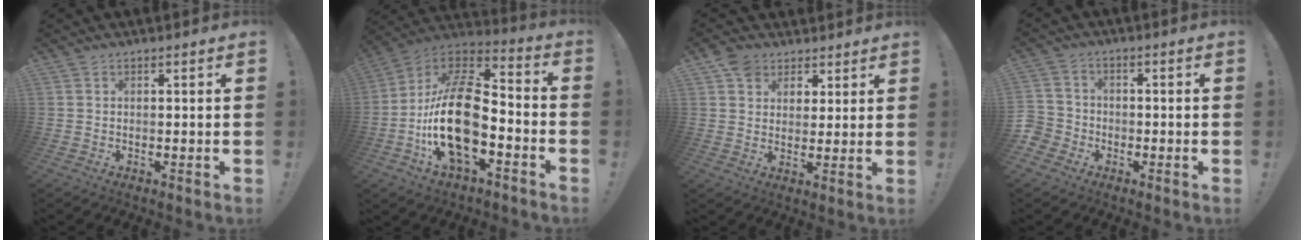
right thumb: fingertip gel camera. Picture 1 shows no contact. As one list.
[{"total": 22.4, "force": [-5.1, 11.2, 18.7], "torque": [-0.372, 0.025, -0.084]}, {"total": 8.0, "force": [4.6, 6.4, 1.5], "torque": [-0.016, -0.026, 0.092]}, {"total": 4.9, "force": [-2.6, 4.1, 1.1], "torque": [-0.032, 0.019, -0.049]}]